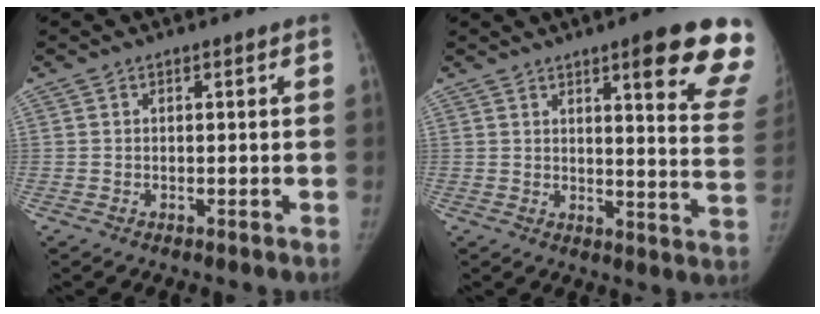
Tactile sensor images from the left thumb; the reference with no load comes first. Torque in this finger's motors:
{"motor_torque": [1.40, 0.14, 1.87, -0.90, 0.03]}